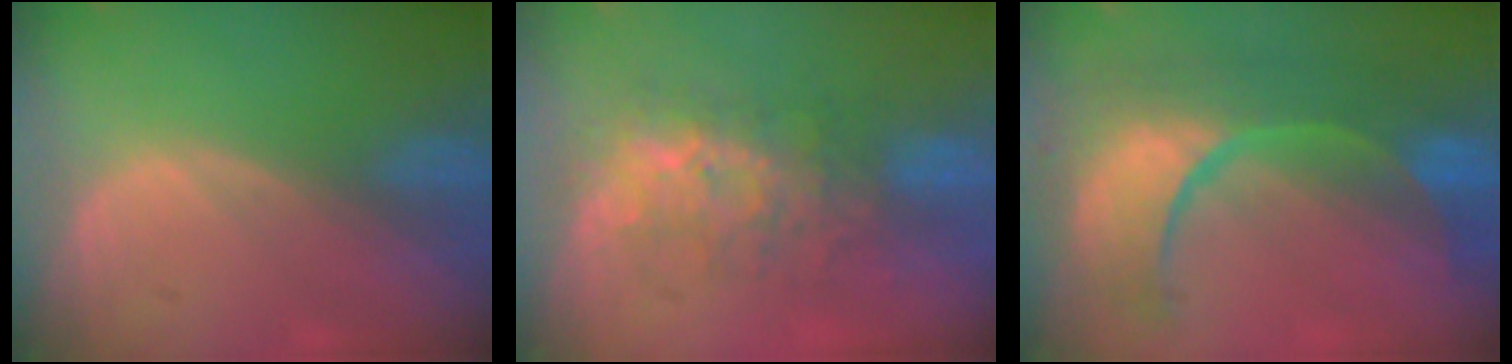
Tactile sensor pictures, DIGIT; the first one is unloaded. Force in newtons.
{"total": 7.7, "press": 7.3, "slide": 2.3}
{"total": 12.1, "press": 12.0, "slide": 1.5}